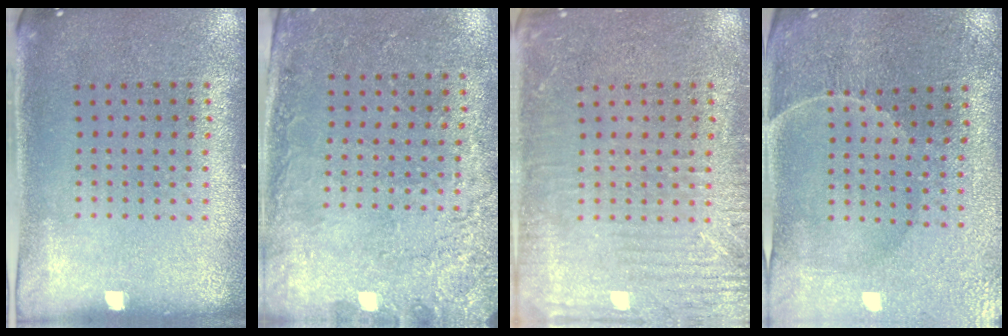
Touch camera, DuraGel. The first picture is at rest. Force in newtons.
{"total": 2.5, "press": 2.1, "slide": 1.3}
{"total": 3.9, "press": 3.8, "slide": 0.4}
{"total": 1.0, "press": 0.9, "slide": 0.3}